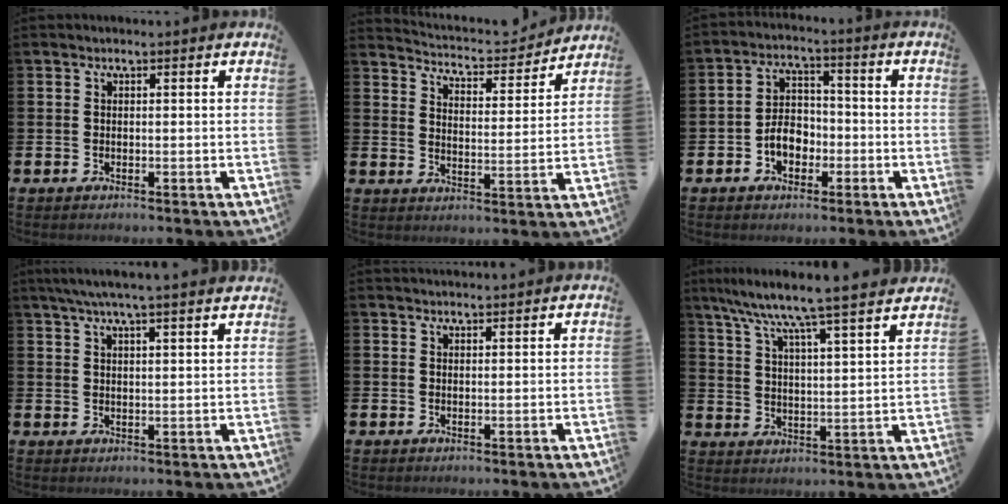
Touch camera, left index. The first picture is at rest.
{"total": 4.5, "force": [4.4, 0.8, 0.3], "torque": [-0.024, -0.038, 0.070]}
{"total": 5.0, "force": [-1.9, 3.6, 2.9], "torque": [-0.042, 0.008, -0.041]}
{"total": 5.1, "force": [4.6, -0.5, 2.0], "torque": [-0.052, -0.010, 0.084]}
{"total": 1.5, "force": [1.5, 0.1, 0.0], "torque": [0.012, -0.009, 0.024]}
{"total": 8.0, "force": [7.5, -0.4, 2.8], "torque": [-0.075, -0.061, 0.126]}